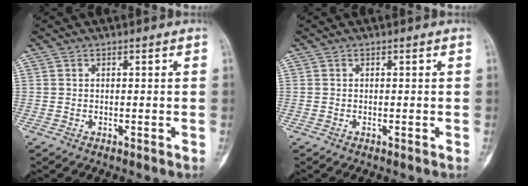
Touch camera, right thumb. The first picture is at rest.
{"total": 0.0}